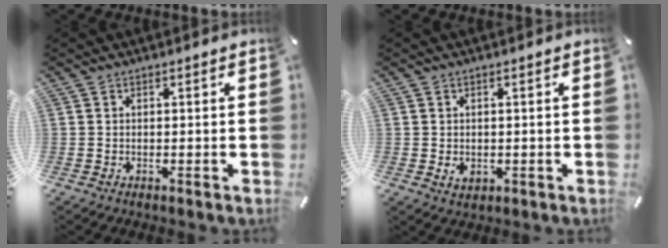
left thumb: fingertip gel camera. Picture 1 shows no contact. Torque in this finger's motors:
{"motor_torque": [0.00, 0.01, 0.02, 0.06, 0.02]}